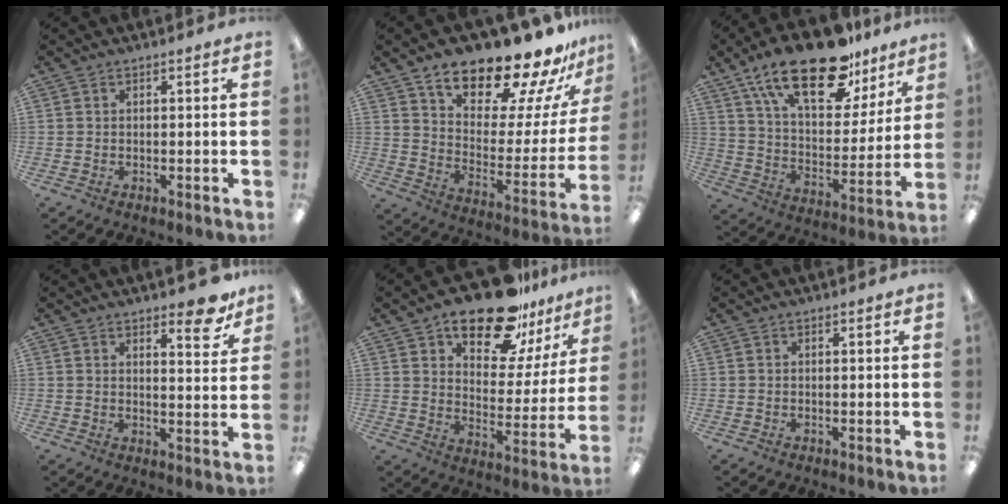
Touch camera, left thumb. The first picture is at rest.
{"total": 20.0, "force": [16.8, 6.0, 9.2], "torque": [-0.130, -0.136, 0.274]}
{"total": 23.4, "force": [15.9, 9.8, 14.2], "torque": [-0.238, -0.089, 0.275]}
{"total": 7.5, "force": [5.9, 2.4, 3.9], "torque": [-0.028, -0.043, 0.094]}
{"total": 19.8, "force": [15.1, 8.0, 9.9], "torque": [-0.155, -0.095, 0.259]}
{"total": 0.0}